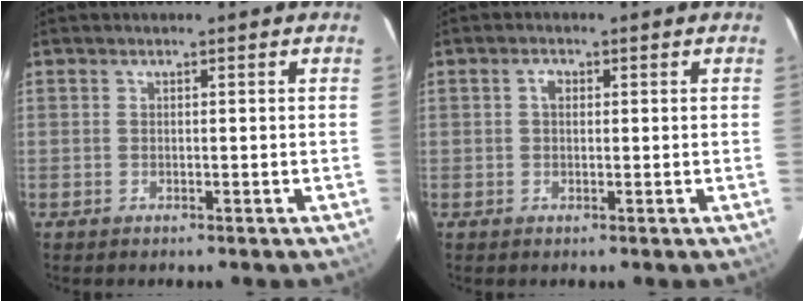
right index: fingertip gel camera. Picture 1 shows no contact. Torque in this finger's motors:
{"motor_torque": [-0.03, 0.03, 0.02, 0.03]}